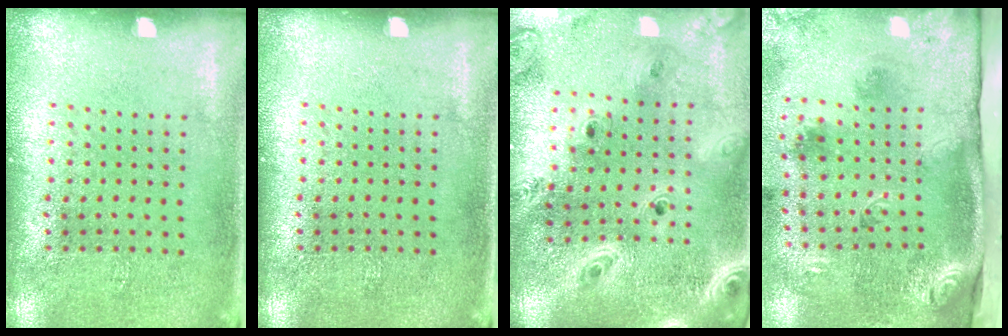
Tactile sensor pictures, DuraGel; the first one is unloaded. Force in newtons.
{"total": 0.0}
{"total": 3.2, "press": 2.6, "slide": 1.8}
{"total": 3.4, "press": 2.1, "slide": 2.7}